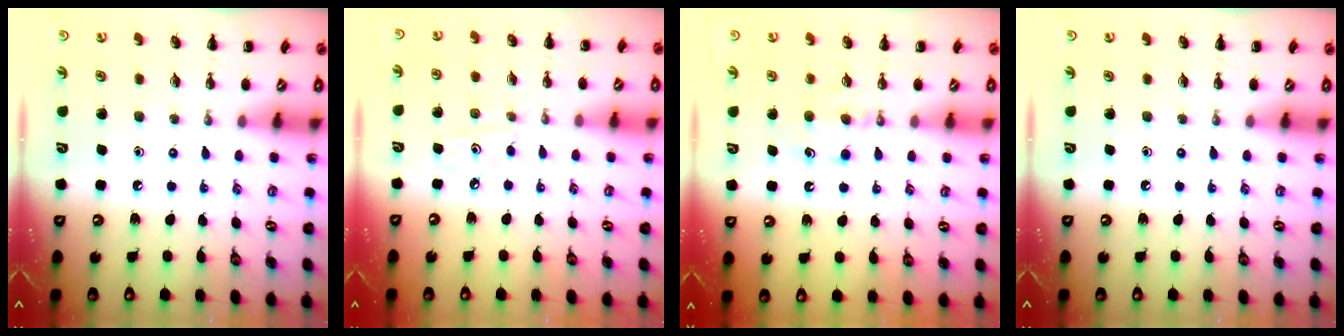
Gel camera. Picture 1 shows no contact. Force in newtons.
{"total": 4.4, "press": 4.2, "slide": 1.4}
{"total": 5.1, "press": 4.9, "slide": 1.6}
{"total": 0.0}